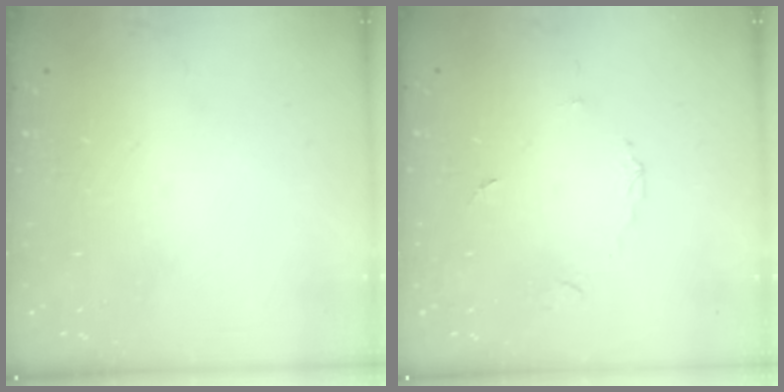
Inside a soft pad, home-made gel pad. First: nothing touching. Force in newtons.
{"total": 2.7, "press": 2.7, "slide": 0.4}